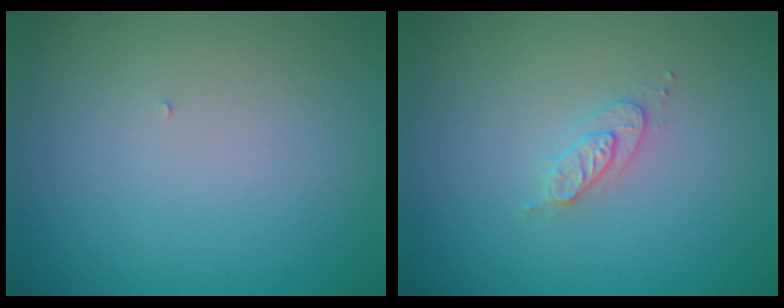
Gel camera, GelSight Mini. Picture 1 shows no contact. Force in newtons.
{"total": 1.7, "press": 1.6, "slide": 0.2}